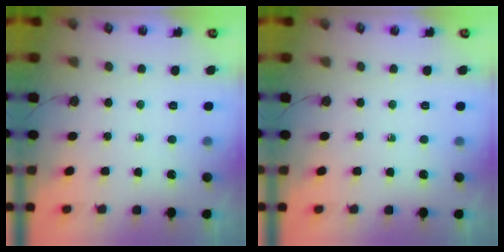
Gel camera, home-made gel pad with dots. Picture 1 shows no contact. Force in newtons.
{"total": 0.0}